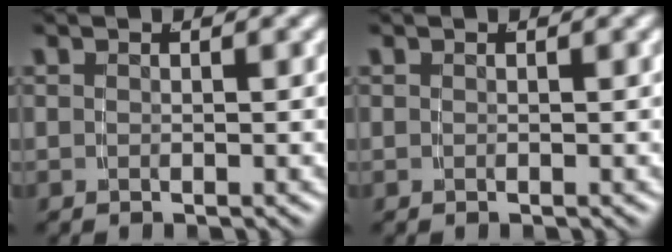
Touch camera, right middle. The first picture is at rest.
{"total": 0.0}